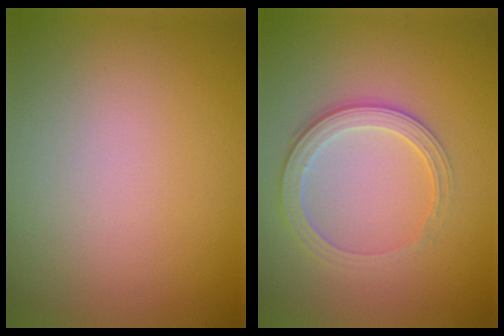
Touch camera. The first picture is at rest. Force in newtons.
{"total": 2.8, "press": 2.6, "slide": 0.9}